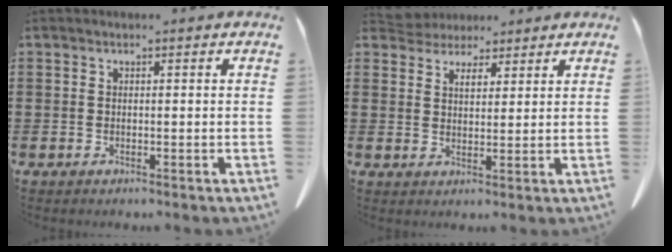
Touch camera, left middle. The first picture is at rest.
{"total": 3.4, "force": [2.9, 1.8, 0.3], "torque": [-0.013, -0.001, 0.052]}